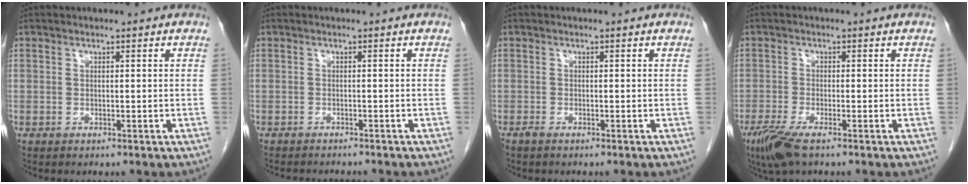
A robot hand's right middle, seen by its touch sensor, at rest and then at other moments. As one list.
[{"total": 4.6, "force": [-4.3, 0.7, 1.5], "torque": [-0.014, -0.006, -0.056]}, {"total": 0.6, "force": [-0.5, 0.1, 0.3], "torque": [-0.014, -0.002, -0.010]}, {"total": 4.9, "force": [-3.2, 0.8, 3.7], "torque": [-0.075, -0.015, -0.060]}]